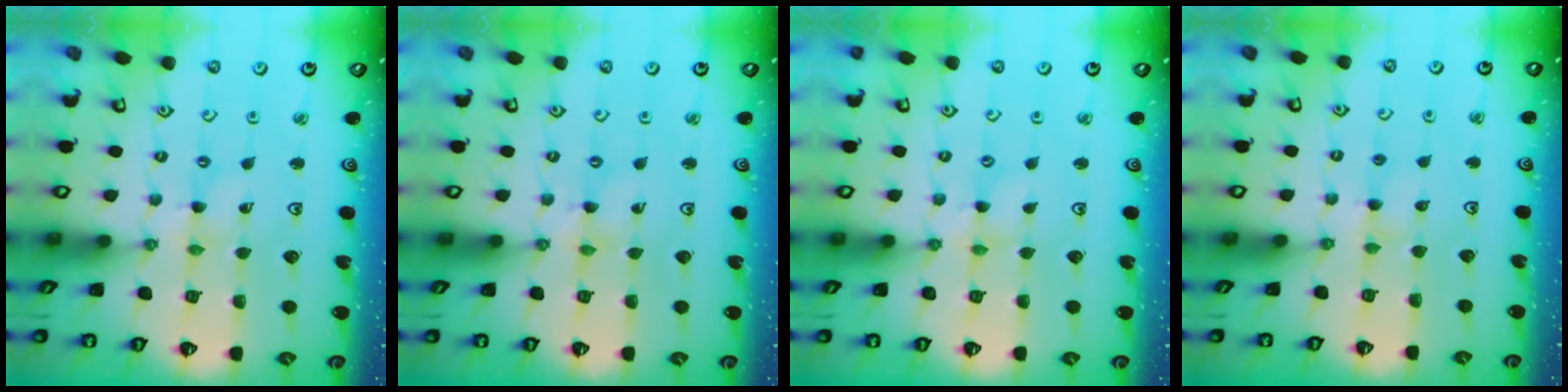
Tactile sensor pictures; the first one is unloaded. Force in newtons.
{"total": 0.7, "press": 0.6, "slide": 0.2}
{"total": 1.2, "press": 1.2, "slide": 0.2}
{"total": 2.9, "press": 2.9, "slide": 0.3}